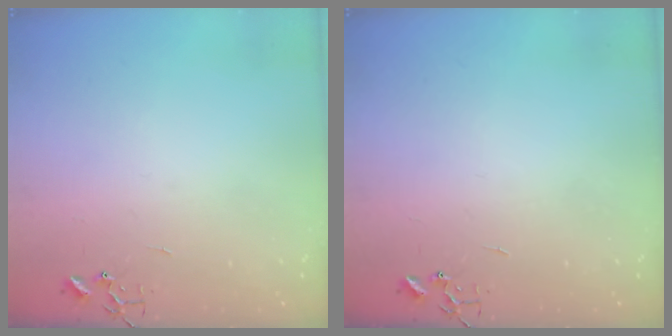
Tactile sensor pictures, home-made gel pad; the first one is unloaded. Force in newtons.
{"total": 0.0}